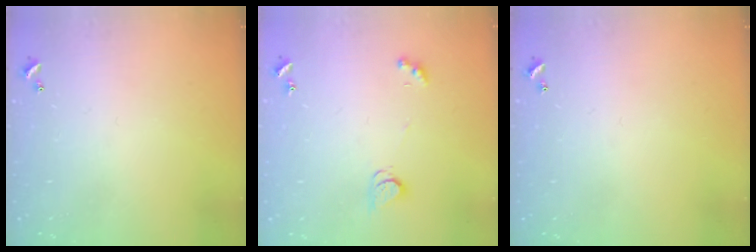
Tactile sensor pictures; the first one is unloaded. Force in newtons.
{"total": 2.5, "press": 2.4, "slide": 0.3}
{"total": 0.0}